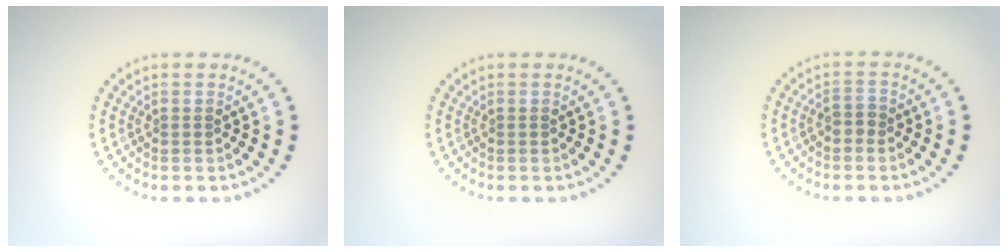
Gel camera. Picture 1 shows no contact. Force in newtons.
{"total": 0.0}
{"total": 1.1, "press": 1.0, "slide": 0.5}